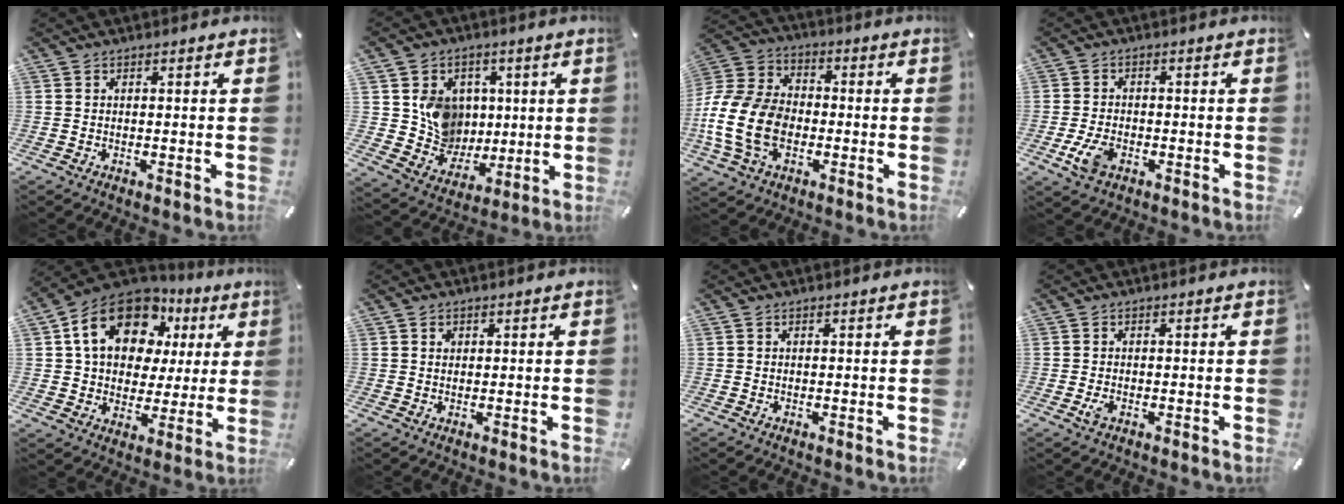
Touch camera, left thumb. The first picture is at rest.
{"total": 12.1, "force": [2.2, 11.3, 3.6], "torque": [-0.055, -0.008, 0.057]}
{"total": 15.8, "force": [-4.4, 11.5, 9.9], "torque": [-0.226, 0.029, -0.080]}
{"total": 5.4, "force": [-2.2, 3.4, 3.6], "torque": [-0.090, 0.000, -0.044]}
{"total": 17.4, "force": [8.2, 12.4, 9.0], "torque": [-0.162, -0.022, 0.152]}
{"total": 1.2, "force": [0.3, 1.0, 0.4], "torque": [-0.001, 0.000, 0.005]}
{"total": 0.0}
{"total": 1.7, "force": [-0.7, 0.9, 1.3], "torque": [-0.037, -0.006, -0.015]}